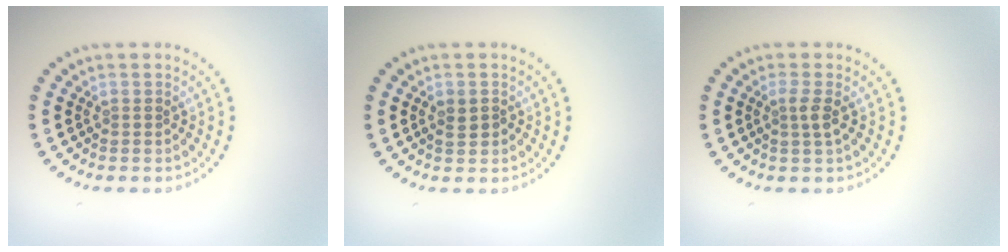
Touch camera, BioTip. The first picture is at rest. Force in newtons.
{"total": 1.5, "press": 1.5, "slide": 0.1}
{"total": 1.5, "press": 1.1, "slide": 1.0}